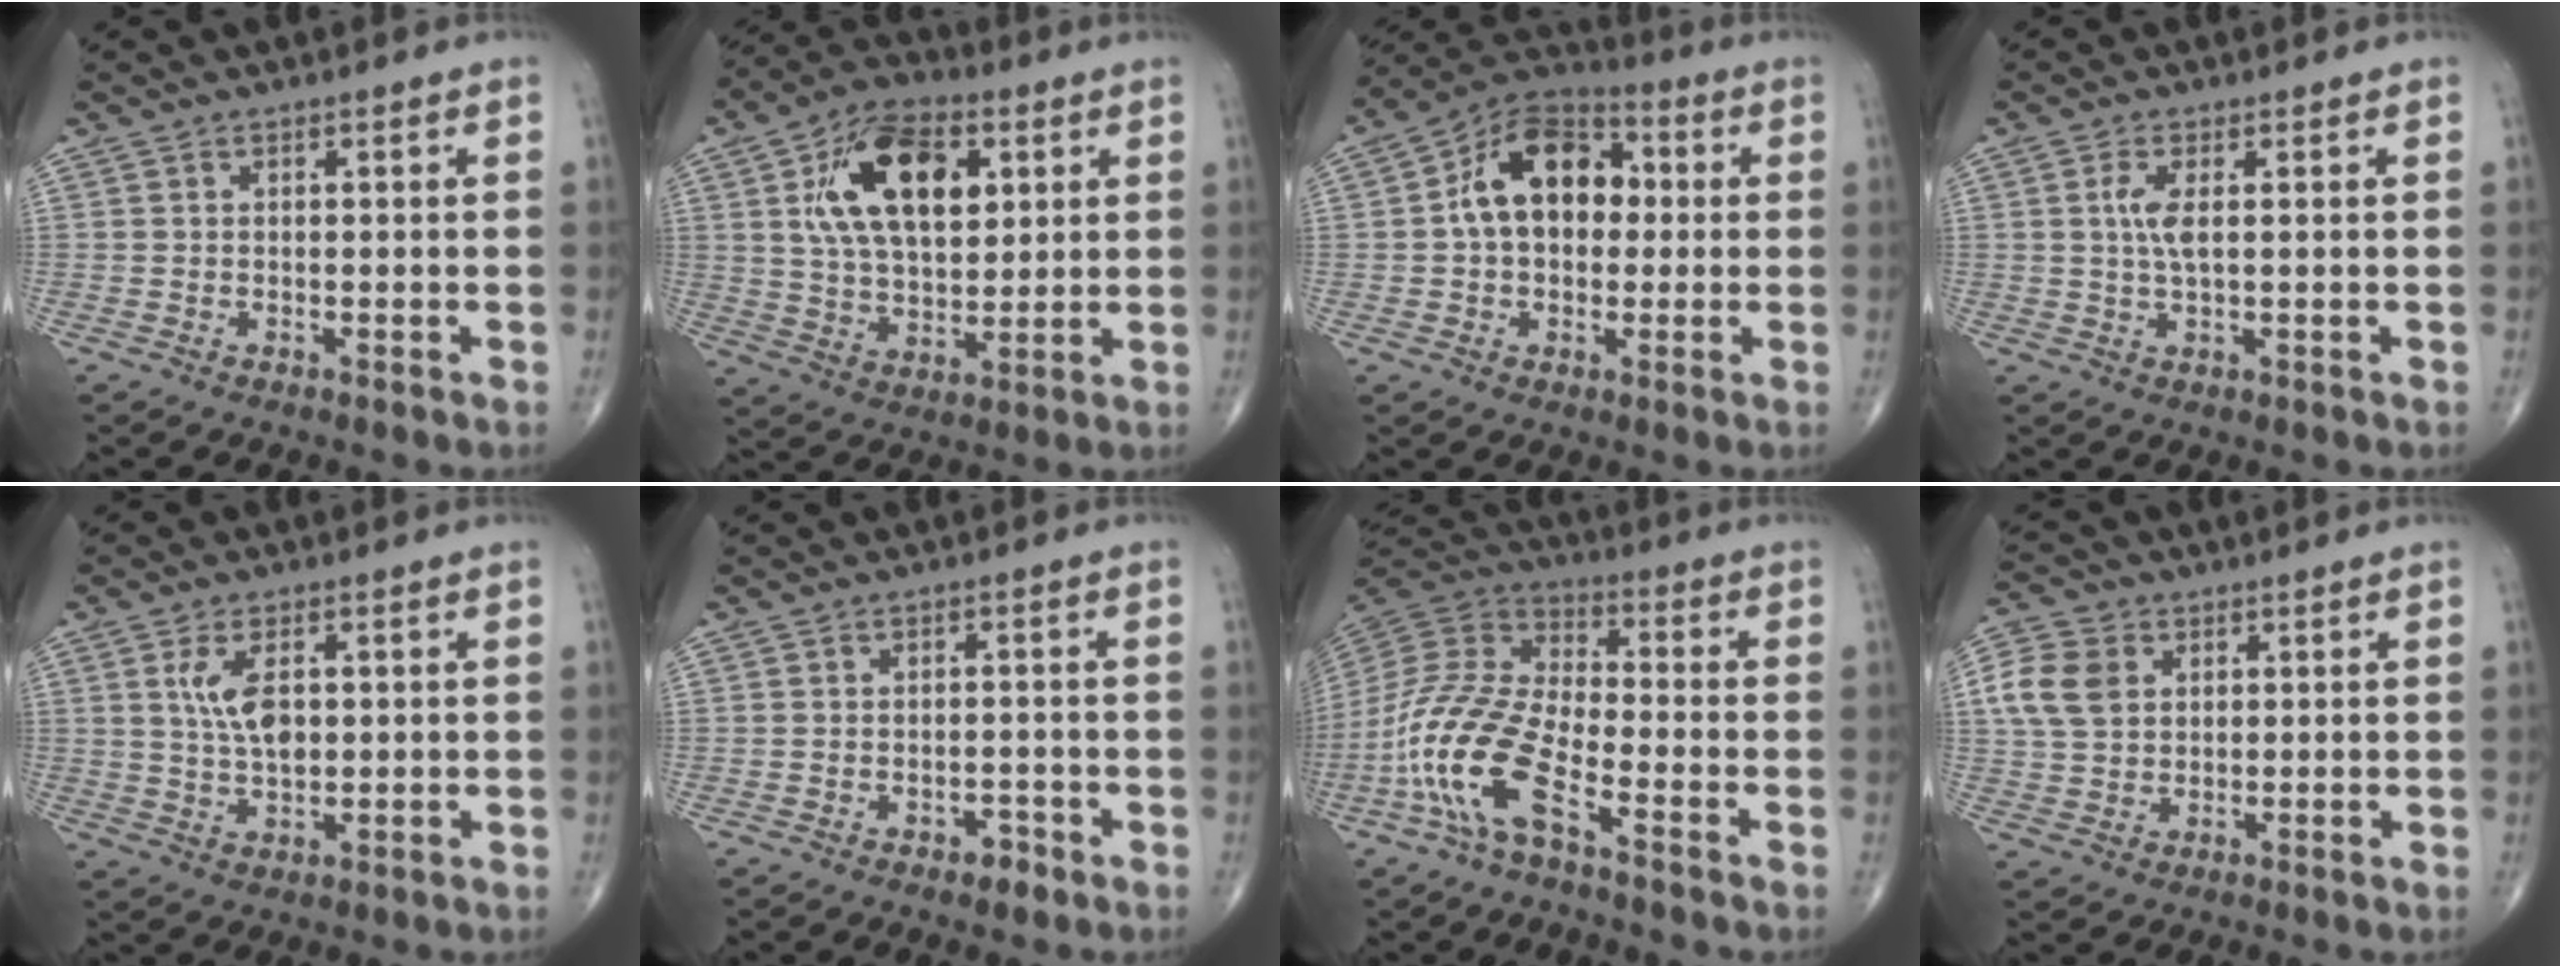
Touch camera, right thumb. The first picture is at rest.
{"total": 17.8, "force": [5.6, 10.2, 13.6], "torque": [-0.210, -0.007, 0.099]}
{"total": 14.9, "force": [1.5, 10.2, 10.8], "torque": [-0.145, 0.030, 0.014]}
{"total": 3.9, "force": [0.7, 1.2, 3.6], "torque": [-0.085, -0.001, 0.015]}
{"total": 6.7, "force": [1.5, 3.4, 5.6], "torque": [-0.103, -0.005, 0.032]}
{"total": 2.6, "force": [-1.5, 1.4, 1.5], "torque": [-0.016, 0.008, -0.019]}
{"total": 16.2, "force": [-7.5, 5.9, 13.2], "torque": [-0.291, 0.038, -0.152]}
{"total": 8.8, "force": [2.3, 6.8, 5.1], "torque": [-0.095, 0.003, 0.043]}